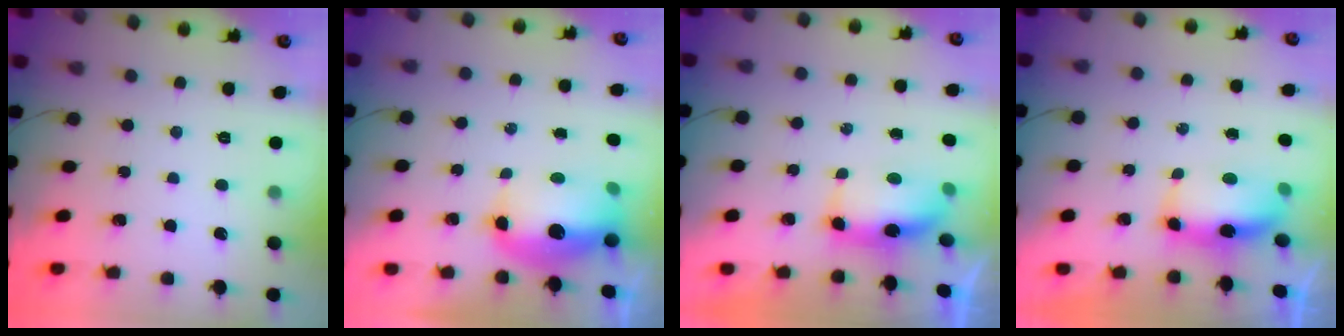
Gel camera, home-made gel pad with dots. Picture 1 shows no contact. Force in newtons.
{"total": 13.8, "press": 13.4, "slide": 3.2}
{"total": 6.7, "press": 6.6, "slide": 1.1}
{"total": 14.3, "press": 9.5, "slide": 10.7}